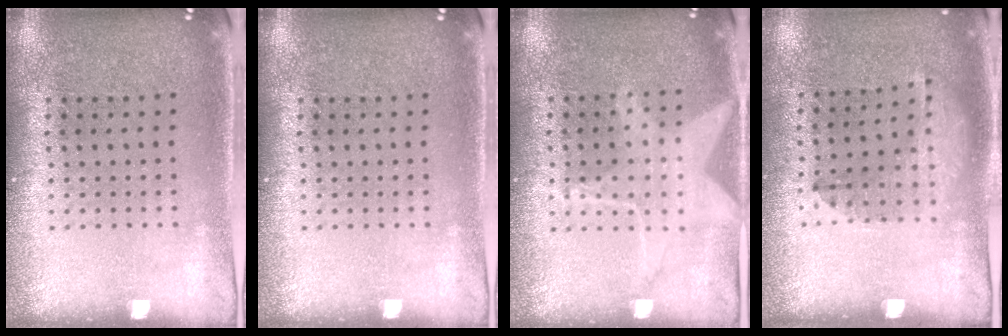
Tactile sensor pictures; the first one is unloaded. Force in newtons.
{"total": 0.0}
{"total": 1.4, "press": 1.4, "slide": 0.4}
{"total": 1.4, "press": 0.9, "slide": 1.1}